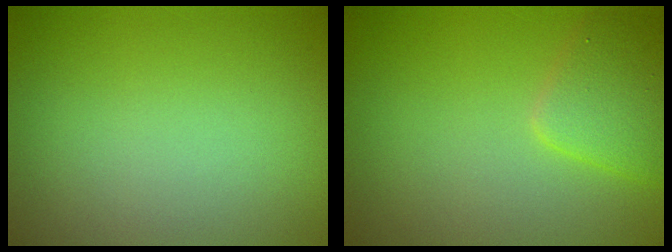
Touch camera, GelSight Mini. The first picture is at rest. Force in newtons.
{"total": 2.8, "press": 2.8, "slide": 0.1}